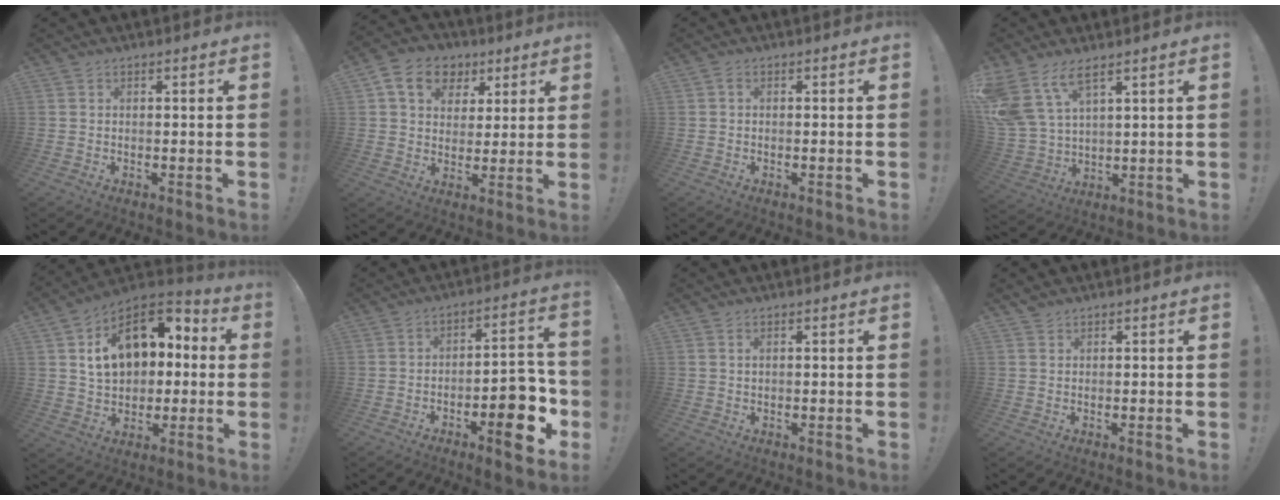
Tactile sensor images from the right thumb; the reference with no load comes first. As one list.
[{"total": 12.3, "force": [5.2, 9.7, 5.5], "torque": [-0.082, -0.012, 0.103]}, {"total": 0.6, "force": [-0.2, 0.2, 0.5], "torque": [-0.009, 0.001, -0.003]}, {"total": 11.7, "force": [7.6, 5.3, 7.3], "torque": [-0.161, -0.034, 0.147]}, {"total": 17.9, "force": [5.2, 12.6, 11.6], "torque": [-0.174, -0.010, 0.095]}, {"total": 12.9, "force": [-5.0, 4.9, 10.9], "torque": [-0.118, 0.022, -0.079]}, {"total": 0.8, "force": [0.4, 0.3, 0.6], "torque": [-0.014, 0.002, 0.008]}, {"total": 1.4, "force": [1.2, 0.6, 0.2], "torque": [-0.005, -0.001, 0.024]}]